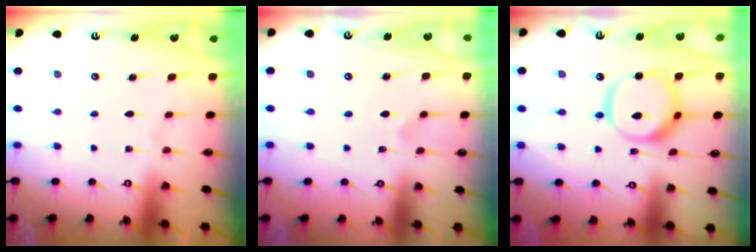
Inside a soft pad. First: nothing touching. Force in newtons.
{"total": 1.7, "press": 1.6, "slide": 0.2}
{"total": 15.1, "press": 15.0, "slide": 1.8}